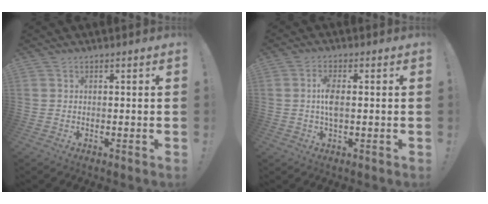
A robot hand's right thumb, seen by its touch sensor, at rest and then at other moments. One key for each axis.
{"total": 5.7, "fx": 0.2, "fy": 2.3, "fz": 5.2, "tx": -0.102, "ty": 0.000, "tz": -0.001}